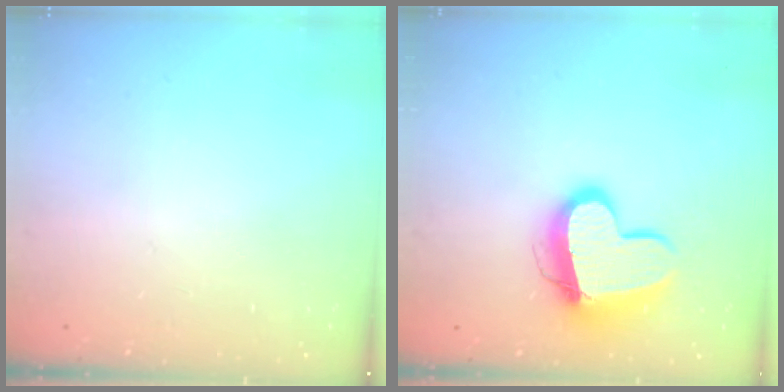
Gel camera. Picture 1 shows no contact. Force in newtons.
{"total": 14.7, "press": 14.6, "slide": 1.3}